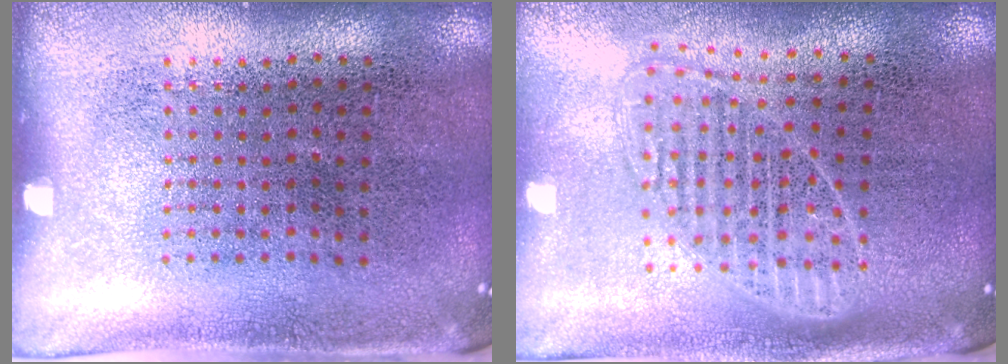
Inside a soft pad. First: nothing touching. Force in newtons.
{"total": 1.8, "press": 1.6, "slide": 1.0}